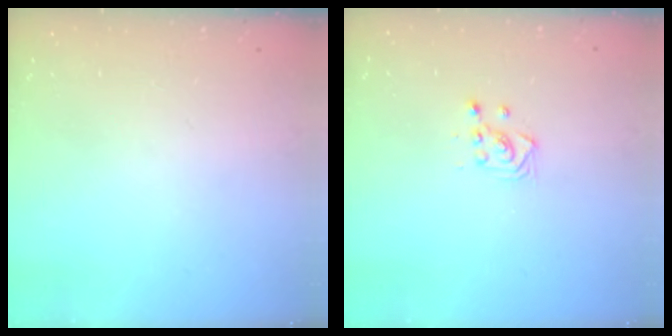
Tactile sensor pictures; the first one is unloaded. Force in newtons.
{"total": 3.0, "press": 3.0, "slide": 0.5}